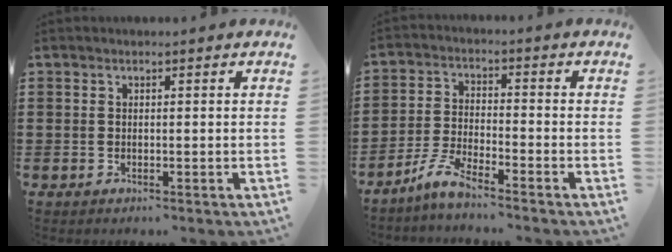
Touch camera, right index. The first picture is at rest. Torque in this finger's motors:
{"motor_torque": [-0.73, 0.74, 0.16, 0.03]}